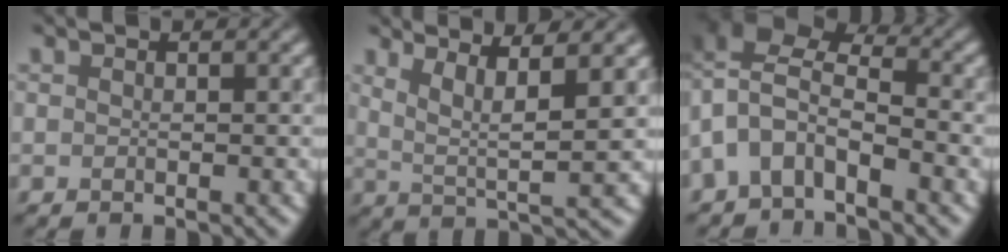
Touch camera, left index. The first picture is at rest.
{"total": 5.0, "force": [2.4, 0.8, 4.4], "torque": [-0.079, 0.005, 0.056]}
{"total": 5.5, "force": [-2.6, 3.3, 3.5], "torque": [-0.062, 0.012, -0.050]}